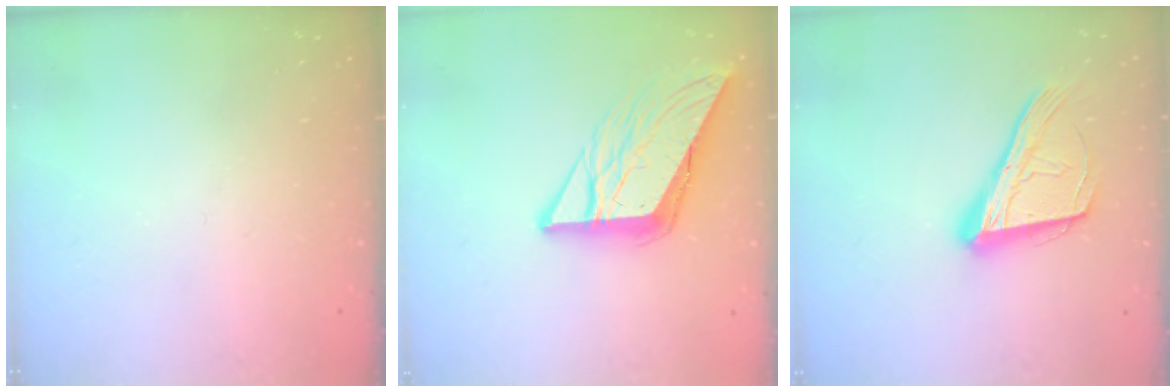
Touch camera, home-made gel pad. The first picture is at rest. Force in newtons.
{"total": 10.9, "press": 10.8, "slide": 1.1}
{"total": 17.8, "press": 17.7, "slide": 2.4}